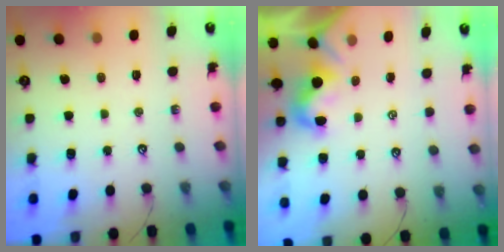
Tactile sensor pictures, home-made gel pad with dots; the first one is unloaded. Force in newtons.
{"total": 0.6, "press": 0.1, "slide": 0.6}